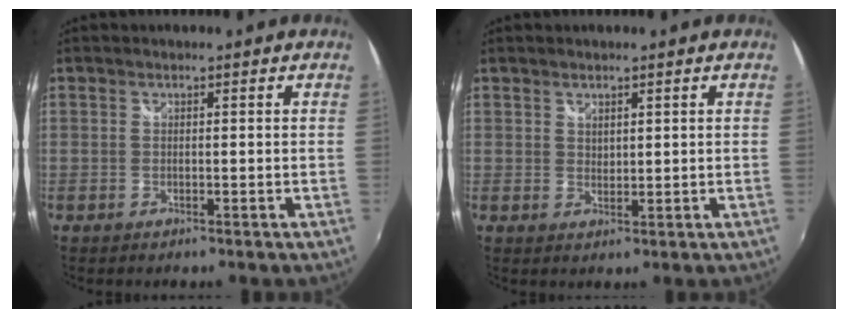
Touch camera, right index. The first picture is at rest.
{"total": 1.6, "force": [1.2, 0.9, 0.5], "torque": [-0.004, 0.000, 0.022]}